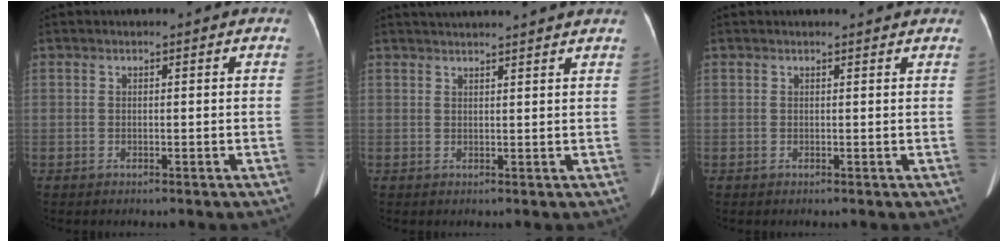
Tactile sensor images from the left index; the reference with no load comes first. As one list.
[{"total": 9.2, "force": [8.6, -0.5, 3.2], "torque": [-0.046, 0.028, 0.104]}, {"total": 2.8, "force": [2.7, 0.6, 0.6], "torque": [-0.015, 0.011, 0.025]}]